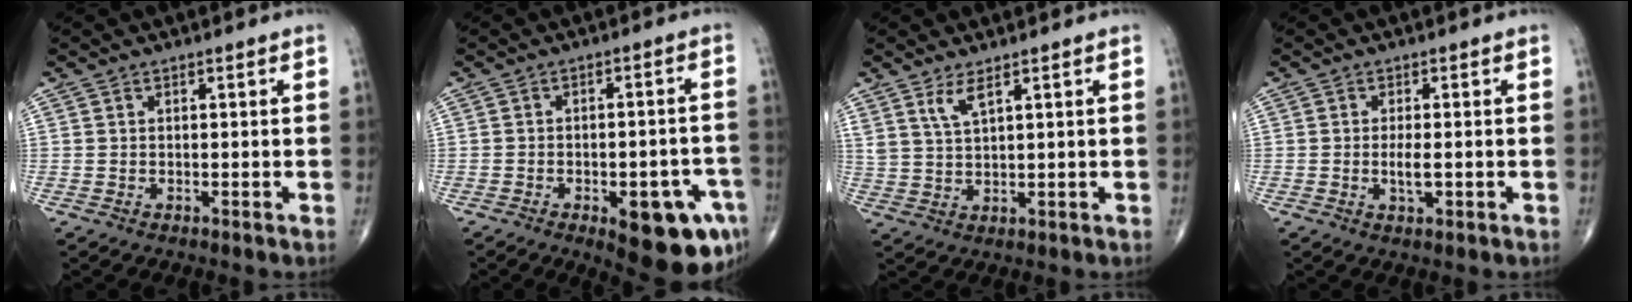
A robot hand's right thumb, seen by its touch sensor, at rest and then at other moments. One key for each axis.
{"total": 14.1, "fx": -6.3, "fy": 5.5, "fz": 11.4, "tx": -0.102, "ty": 0.030, "tz": -0.066}
{"total": 4.0, "fx": 2.5, "fy": 1.0, "fz": 2.9, "tx": -0.062, "ty": -0.017, "tz": 0.056}
{"total": 3.0, "fx": -0.5, "fy": 1.1, "fz": 2.8, "tx": -0.055, "ty": -0.004, "tz": -0.009}